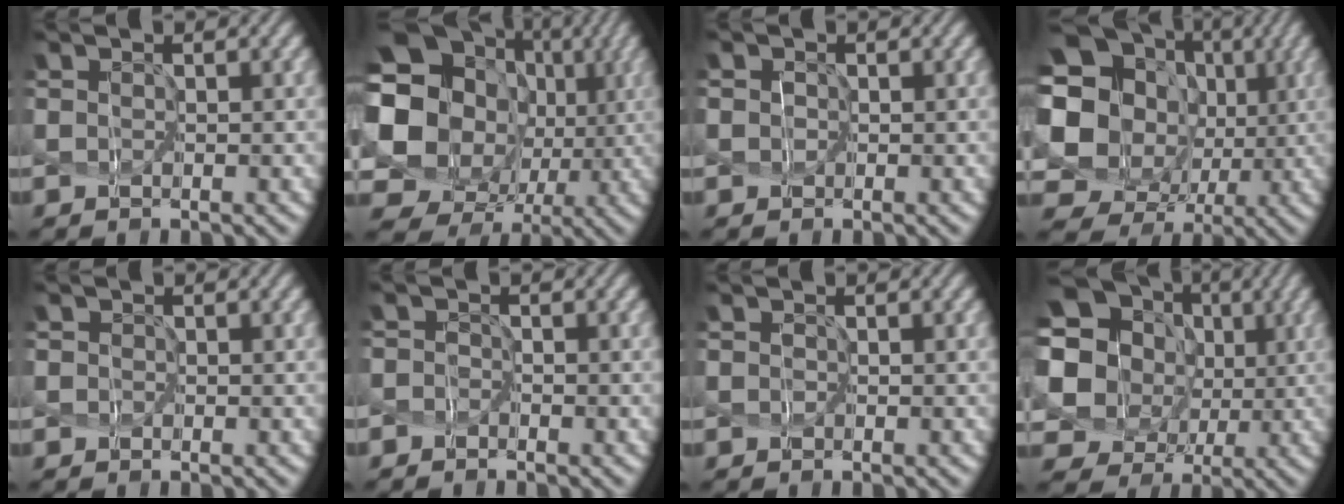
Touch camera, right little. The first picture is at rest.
{"total": 17.1, "force": [1.5, 14.4, 9.1], "torque": [-0.181, -0.020, 0.036]}
{"total": 1.9, "force": [0.6, 1.6, 0.9], "torque": [0.003, 0.022, -0.014]}
{"total": 15.0, "force": [2.3, 13.0, 7.0], "torque": [-0.177, -0.007, 0.045]}
{"total": 1.2, "force": [0.3, 1.0, 0.5], "torque": [0.005, 0.010, -0.009]}
{"total": 1.1, "force": [-1.0, 0.1, -0.3], "torque": [0.000, 0.001, -0.013]}
{"total": 0.0}
{"total": 10.6, "force": [2.7, 9.3, 4.5], "torque": [-0.146, 0.011, 0.047]}